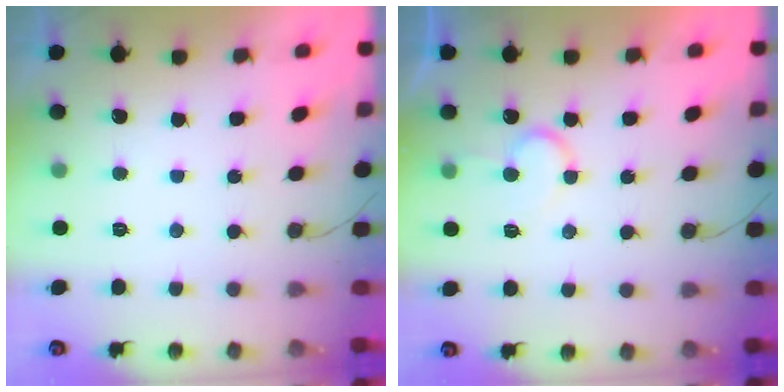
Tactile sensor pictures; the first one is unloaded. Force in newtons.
{"total": 7.4, "press": 7.4, "slide": 0.5}